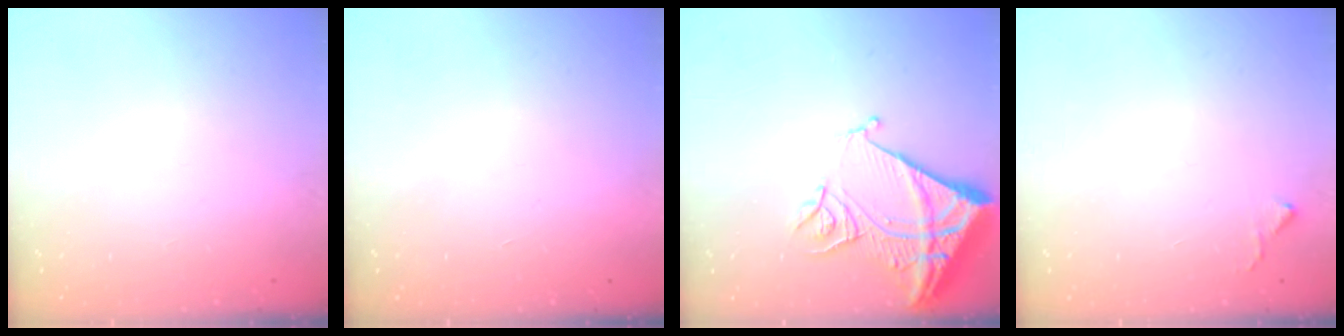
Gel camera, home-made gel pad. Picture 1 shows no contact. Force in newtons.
{"total": 1.7, "press": 1.7, "slide": 0.1}
{"total": 14.7, "press": 14.6, "slide": 1.6}
{"total": 5.1, "press": 5.0, "slide": 0.7}